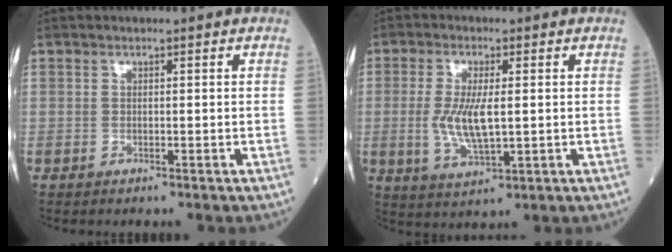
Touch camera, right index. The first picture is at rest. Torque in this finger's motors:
{"motor_torque": [0.74, 0.42, 0.27, 0.15]}